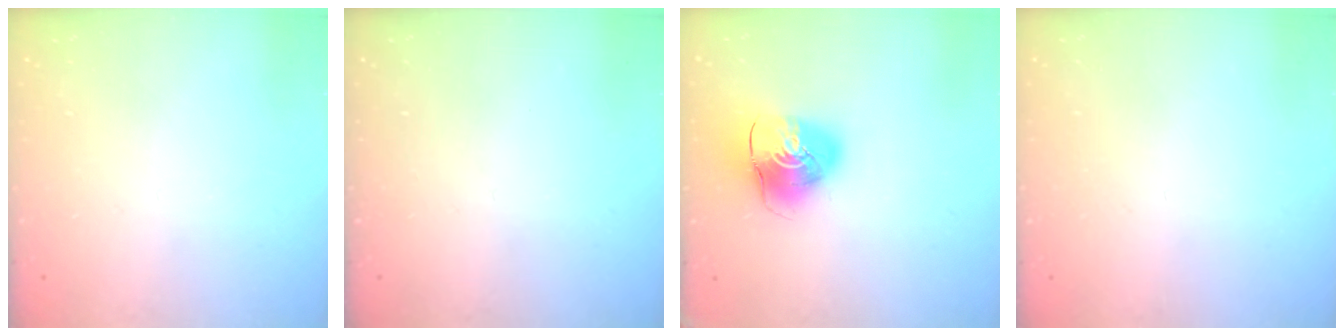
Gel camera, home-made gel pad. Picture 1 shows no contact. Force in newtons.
{"total": 0.0}
{"total": 10.6, "press": 10.5, "slide": 1.5}
{"total": 0.9, "press": 0.9, "slide": 0.1}